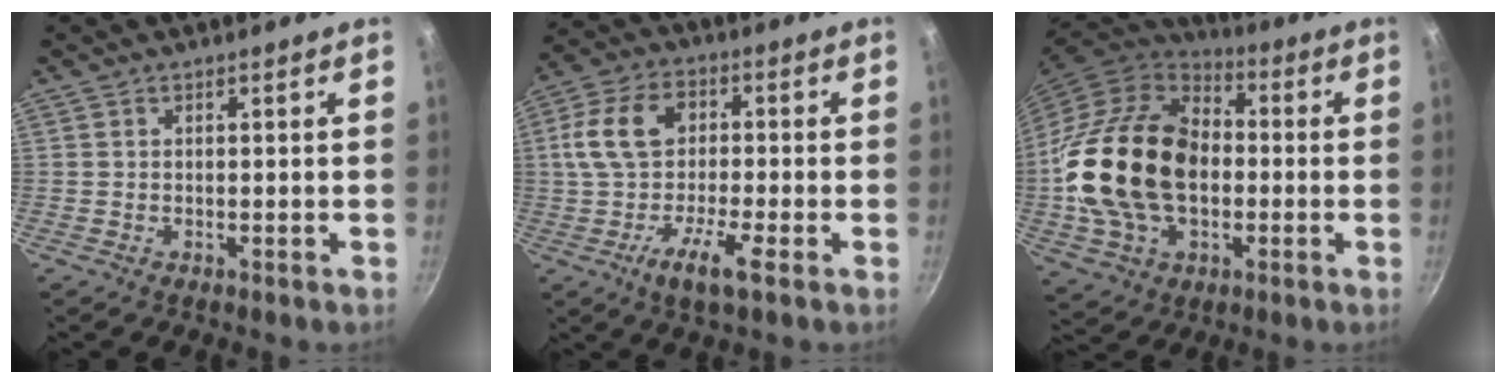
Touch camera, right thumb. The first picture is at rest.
{"total": 11.9, "force": [-3.0, 6.1, 9.8], "torque": [-0.177, 0.027, -0.076]}
{"total": 25.2, "force": [-1.5, 17.3, 18.2], "torque": [-0.318, 0.034, -0.025]}